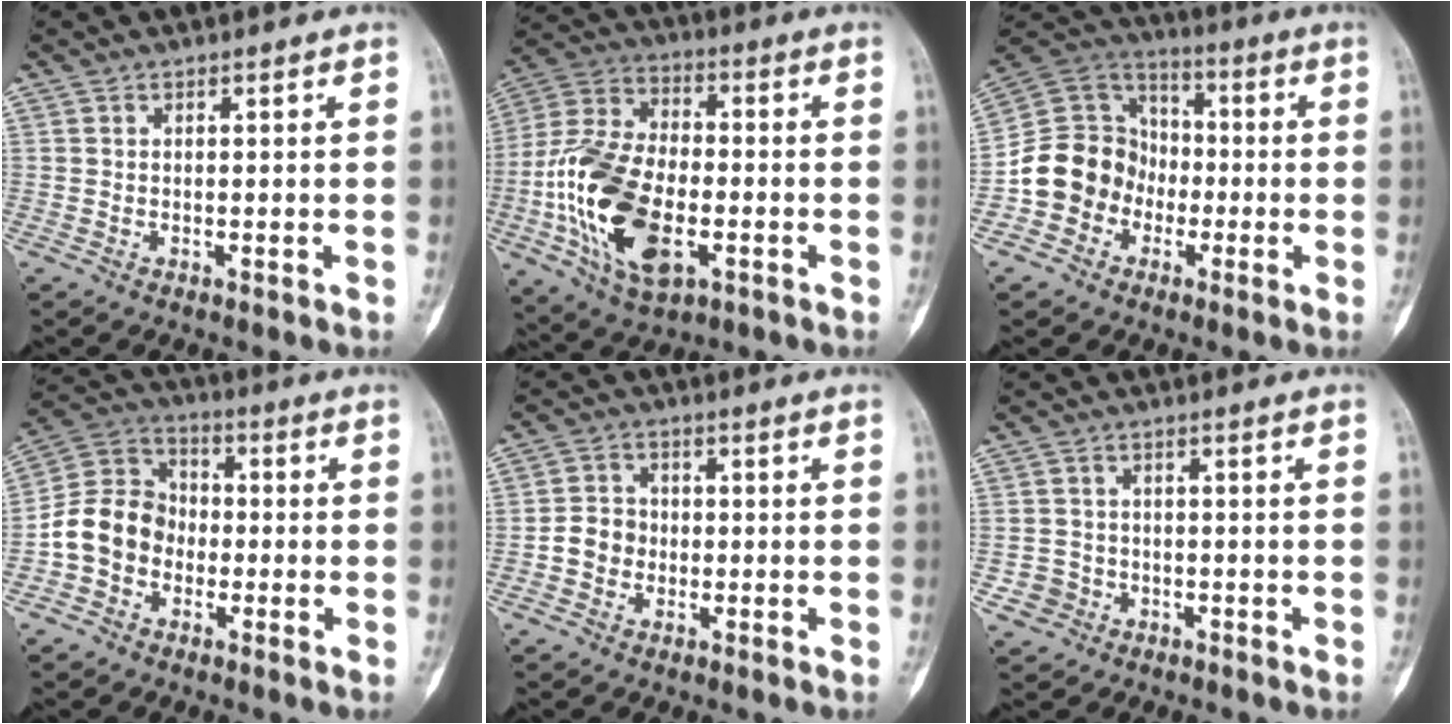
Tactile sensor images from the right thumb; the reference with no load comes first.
{"total": 20.9, "force": [-4.9, 11.5, 16.8], "torque": [-0.329, 0.012, -0.087]}
{"total": 13.1, "force": [-4.1, 11.6, 4.5], "torque": [-0.045, 0.065, -0.080]}
{"total": 11.1, "force": [-2.9, 9.2, 5.4], "torque": [-0.085, 0.040, -0.066]}
{"total": 4.9, "force": [-1.1, 4.3, 2.0], "torque": [-0.020, 0.018, -0.028]}
{"total": 3.5, "force": [-1.3, 3.3, 0.2], "torque": [0.012, 0.013, -0.024]}